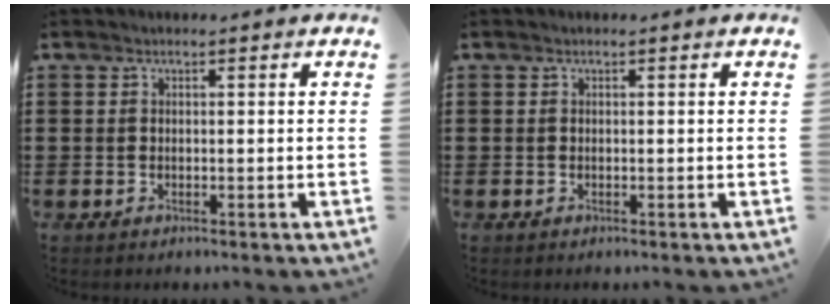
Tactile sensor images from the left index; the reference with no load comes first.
{"total": 0.0}